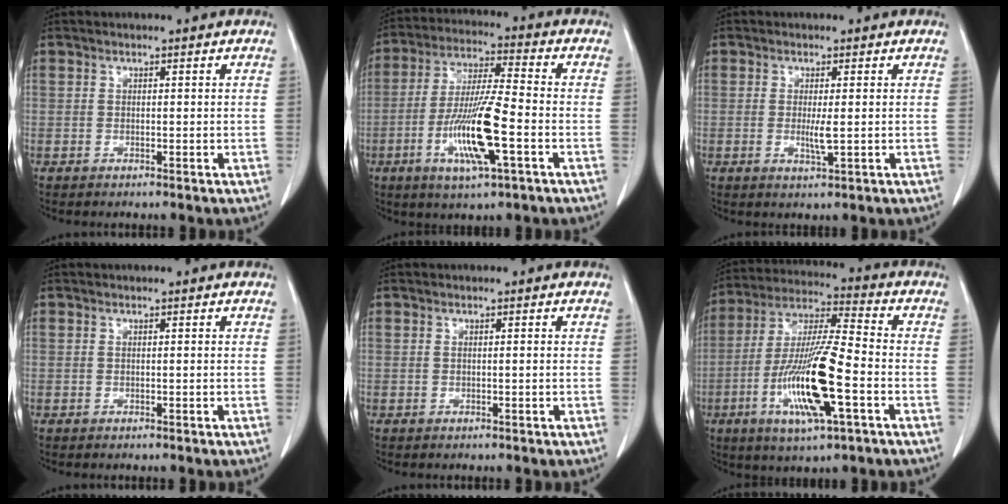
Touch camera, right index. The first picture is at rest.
{"total": 13.3, "force": [-4.2, 1.1, 12.5], "torque": [-0.246, -0.012, -0.078]}
{"total": 2.7, "force": [-0.2, 0.1, 2.6], "torque": [-0.052, -0.006, -0.002]}
{"total": 0.0}
{"total": 0.6, "force": [0.0, 0.1, 0.6], "torque": [-0.014, 0.000, 0.002]}
{"total": 17.8, "force": [-5.3, 1.7, 16.9], "torque": [-0.342, -0.017, -0.096]}